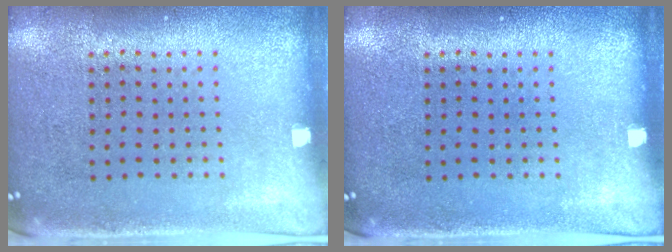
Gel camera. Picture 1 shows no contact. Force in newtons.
{"total": 0.0}